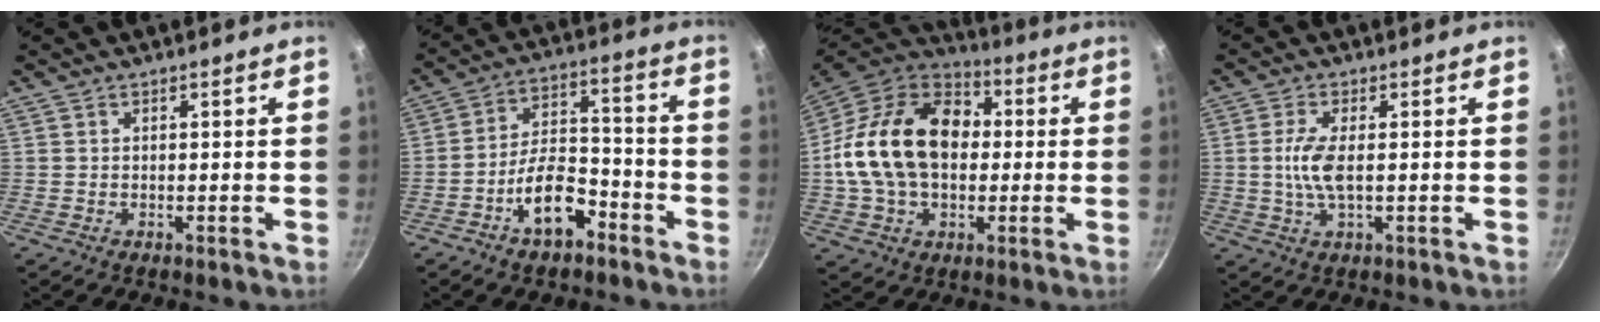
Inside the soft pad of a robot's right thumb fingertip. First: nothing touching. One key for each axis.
{"total": 11.0, "fx": -6.1, "fy": 5.7, "fz": 7.3, "tx": -0.103, "ty": 0.058, "tz": -0.103}
{"total": 22.4, "fx": 1.0, "fy": 15.8, "fz": 15.8, "tx": -0.260, "ty": 0.036, "tz": 0.009}
{"total": 5.7, "fx": 0.1, "fy": 1.9, "fz": 5.4, "tx": -0.124, "ty": 0.001, "tz": -0.002}